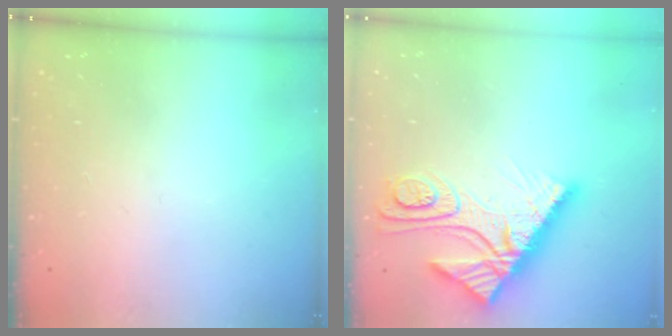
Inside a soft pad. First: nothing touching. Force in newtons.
{"total": 15.3, "press": 15.3, "slide": 1.4}